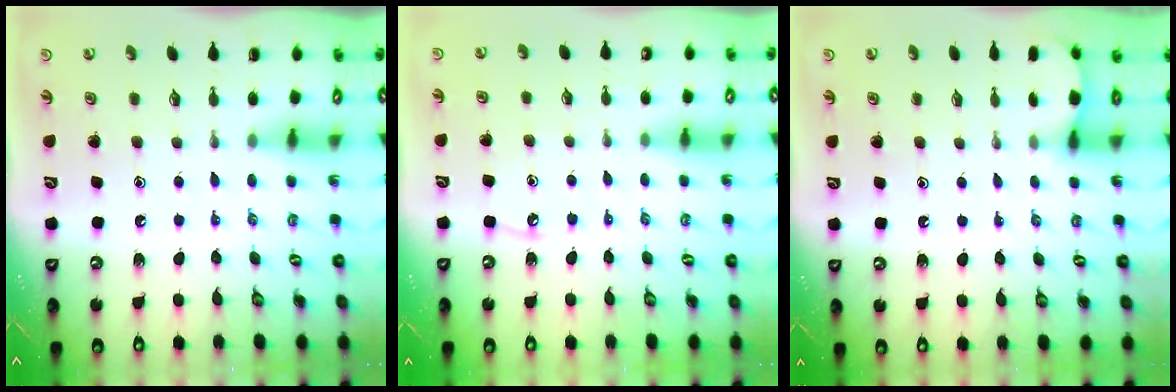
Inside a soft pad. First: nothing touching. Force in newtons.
{"total": 3.6, "press": 3.6, "slide": 0.5}
{"total": 2.5, "press": 2.5, "slide": 0.3}